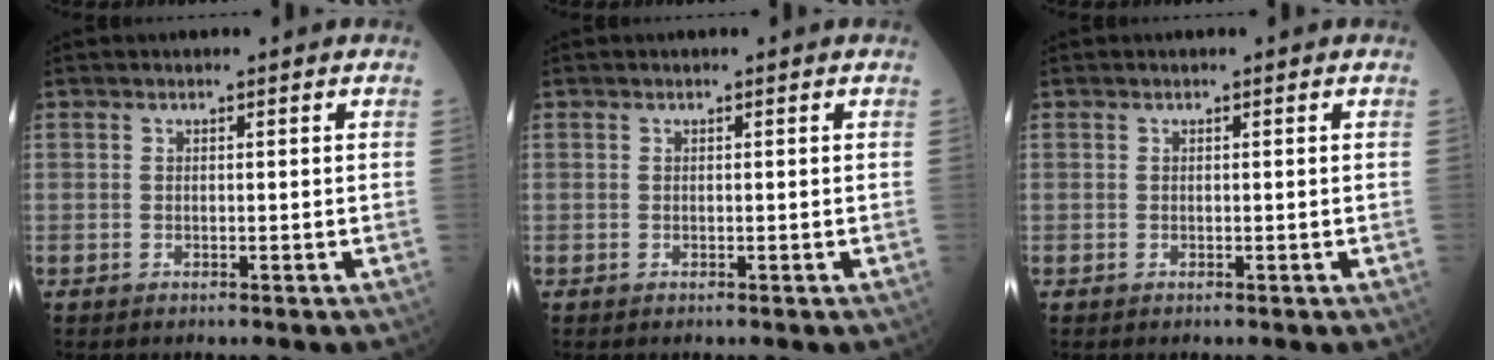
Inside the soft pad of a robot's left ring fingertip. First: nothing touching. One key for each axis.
{"total": 0.0}
{"total": 0.0}